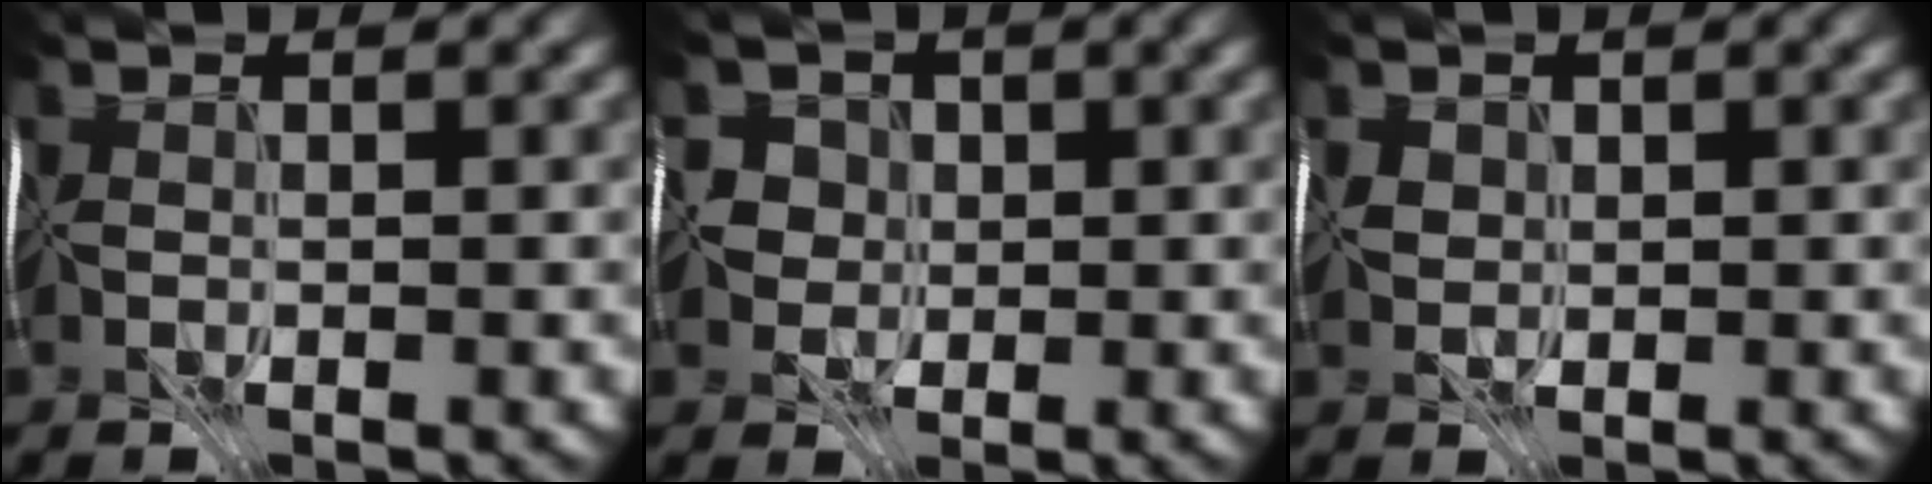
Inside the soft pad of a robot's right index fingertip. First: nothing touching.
{"total": 2.0, "force": [0.5, 2.0, 0.1], "torque": [0.024, 0.013, 0.006]}
{"total": 1.0, "force": [0.7, 0.8, -0.2], "torque": [0.009, 0.006, 0.014]}